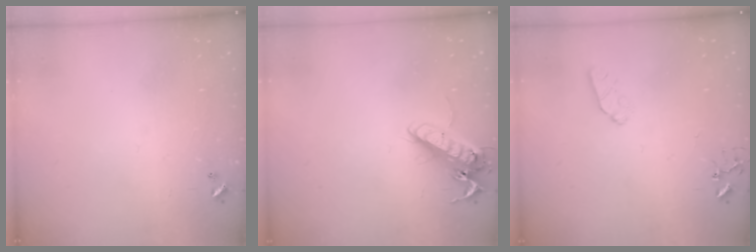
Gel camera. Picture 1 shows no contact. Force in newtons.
{"total": 15.0, "press": 14.7, "slide": 2.5}
{"total": 6.1, "press": 6.1, "slide": 0.8}